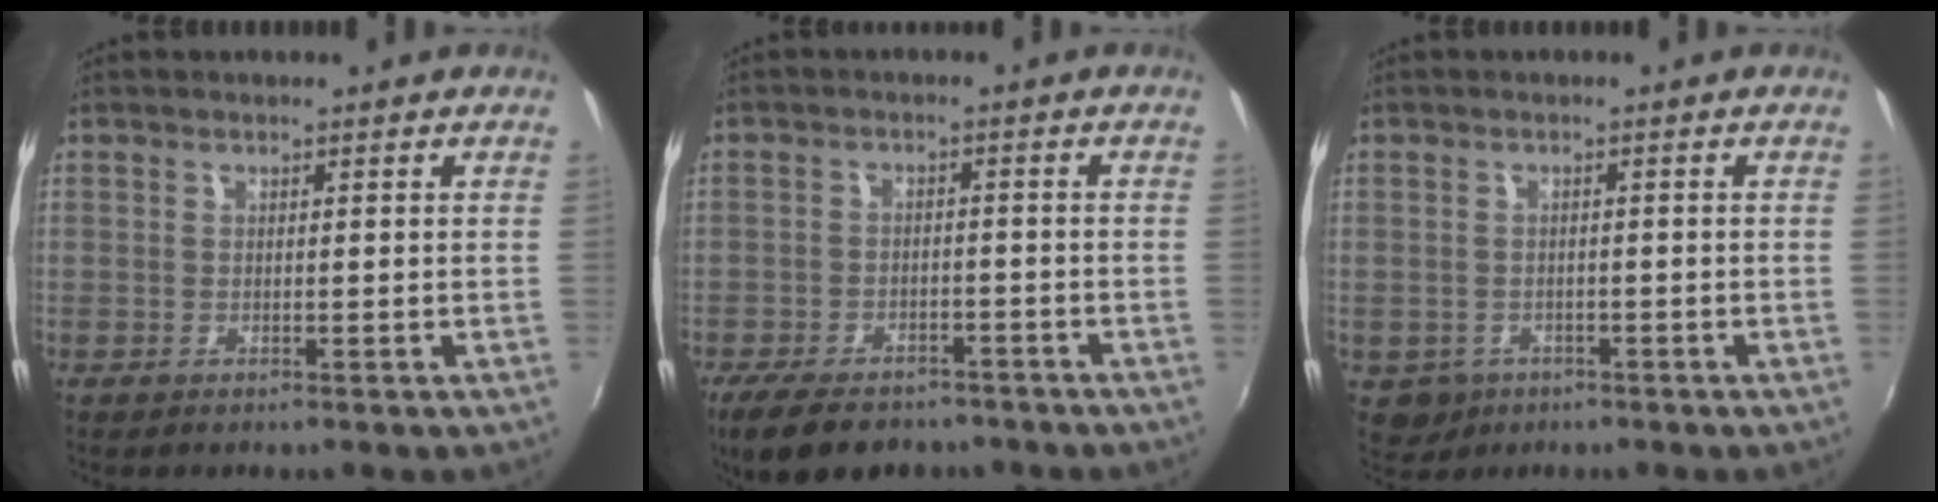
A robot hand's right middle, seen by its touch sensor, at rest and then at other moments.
{"total": 12.0, "force": [-9.1, 5.3, 5.6], "torque": [-0.130, -0.018, -0.144]}
{"total": 4.0, "force": [-1.6, 3.4, 1.2], "torque": [-0.032, -0.004, -0.018]}